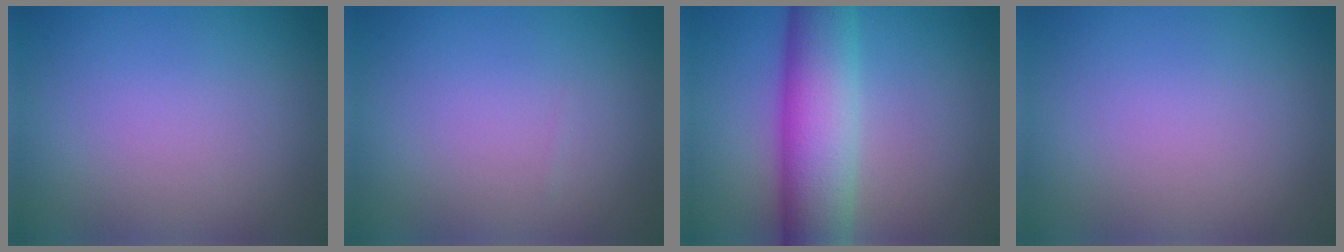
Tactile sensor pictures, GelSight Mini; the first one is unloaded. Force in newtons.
{"total": 0.0}
{"total": 9.4, "press": 9.4, "slide": 0.3}
{"total": 0.0}